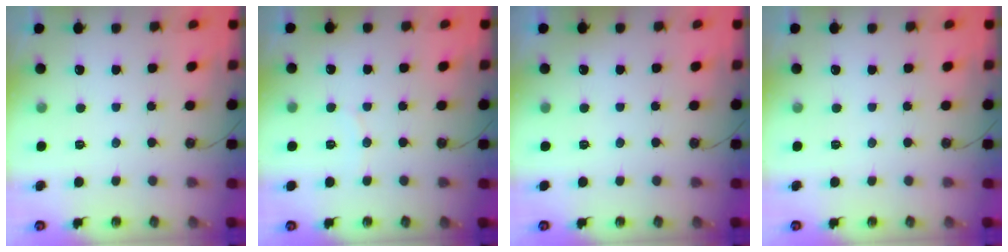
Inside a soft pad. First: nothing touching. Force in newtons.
{"total": 3.2, "press": 3.1, "slide": 0.3}
{"total": 1.1, "press": 0.6, "slide": 0.9}
{"total": 0.0}